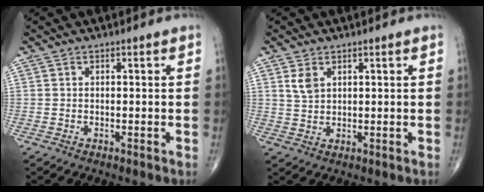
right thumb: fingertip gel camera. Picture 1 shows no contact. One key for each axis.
{"total": 3.1, "fx": 1.5, "fy": 1.9, "fz": 1.9, "tx": -0.033, "ty": -0.006, "tz": 0.034}